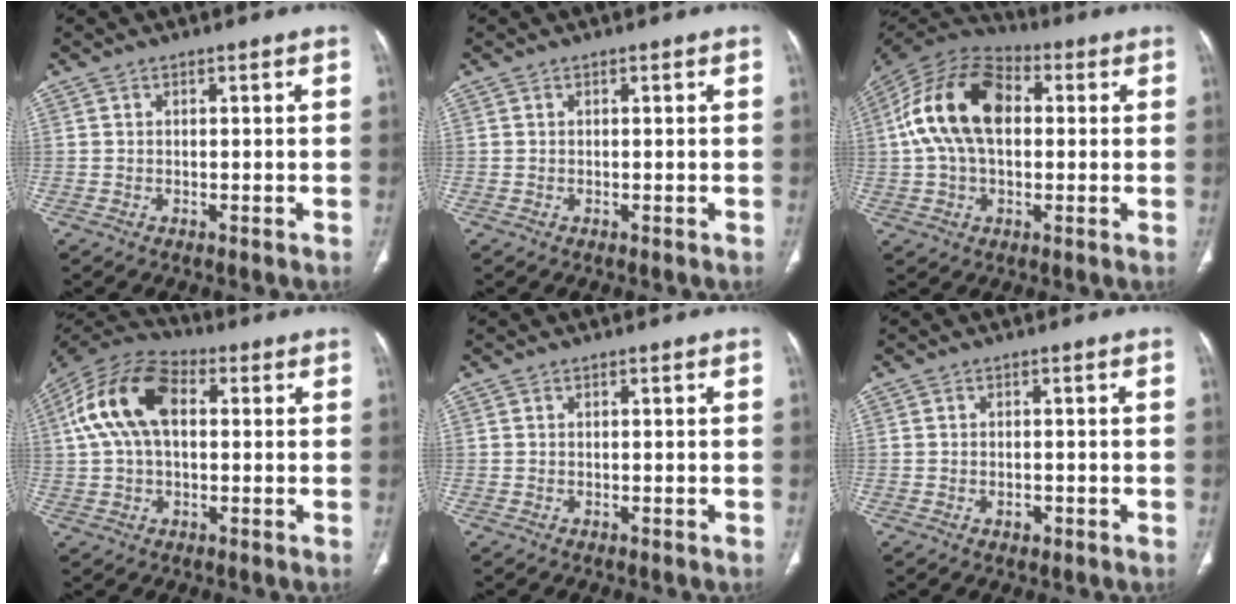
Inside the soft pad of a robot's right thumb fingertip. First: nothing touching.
{"total": 0.0}
{"total": 17.5, "force": [2.3, 10.8, 13.5], "torque": [-0.256, 0.033, 0.034]}
{"total": 14.9, "force": [2.7, 9.0, 11.6], "torque": [-0.228, 0.033, 0.042]}
{"total": 0.0}
{"total": 1.5, "force": [-0.6, 1.0, 0.9], "torque": [-0.013, 0.003, -0.007]}